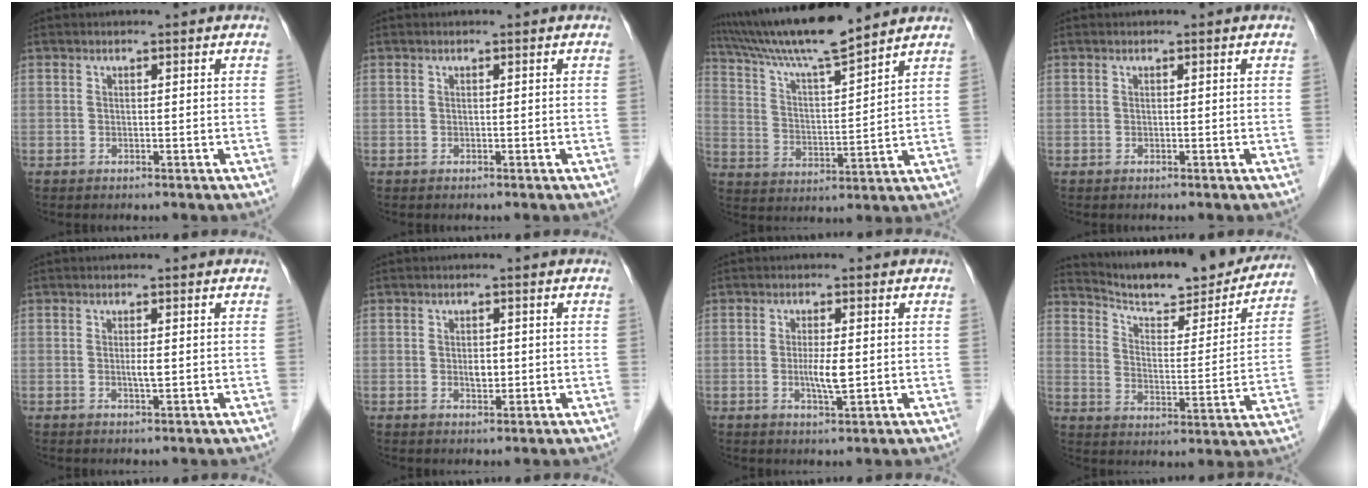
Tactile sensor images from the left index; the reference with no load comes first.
{"total": 0.0}
{"total": 13.8, "force": [12.4, -0.4, 6.2], "torque": [-0.121, 0.013, 0.218]}
{"total": 0.0}
{"total": 1.5, "force": [0.1, 0.1, 1.5], "torque": [-0.029, -0.001, 0.001]}
{"total": 2.1, "force": [0.0, 1.0, 1.9], "torque": [-0.035, -0.001, 0.002]}
{"total": 3.6, "force": [-0.1, 0.5, 3.6], "torque": [-0.067, -0.005, -0.001]}
{"total": 21.9, "force": [20.1, 3.3, 8.0], "torque": [-0.122, -0.029, 0.274]}